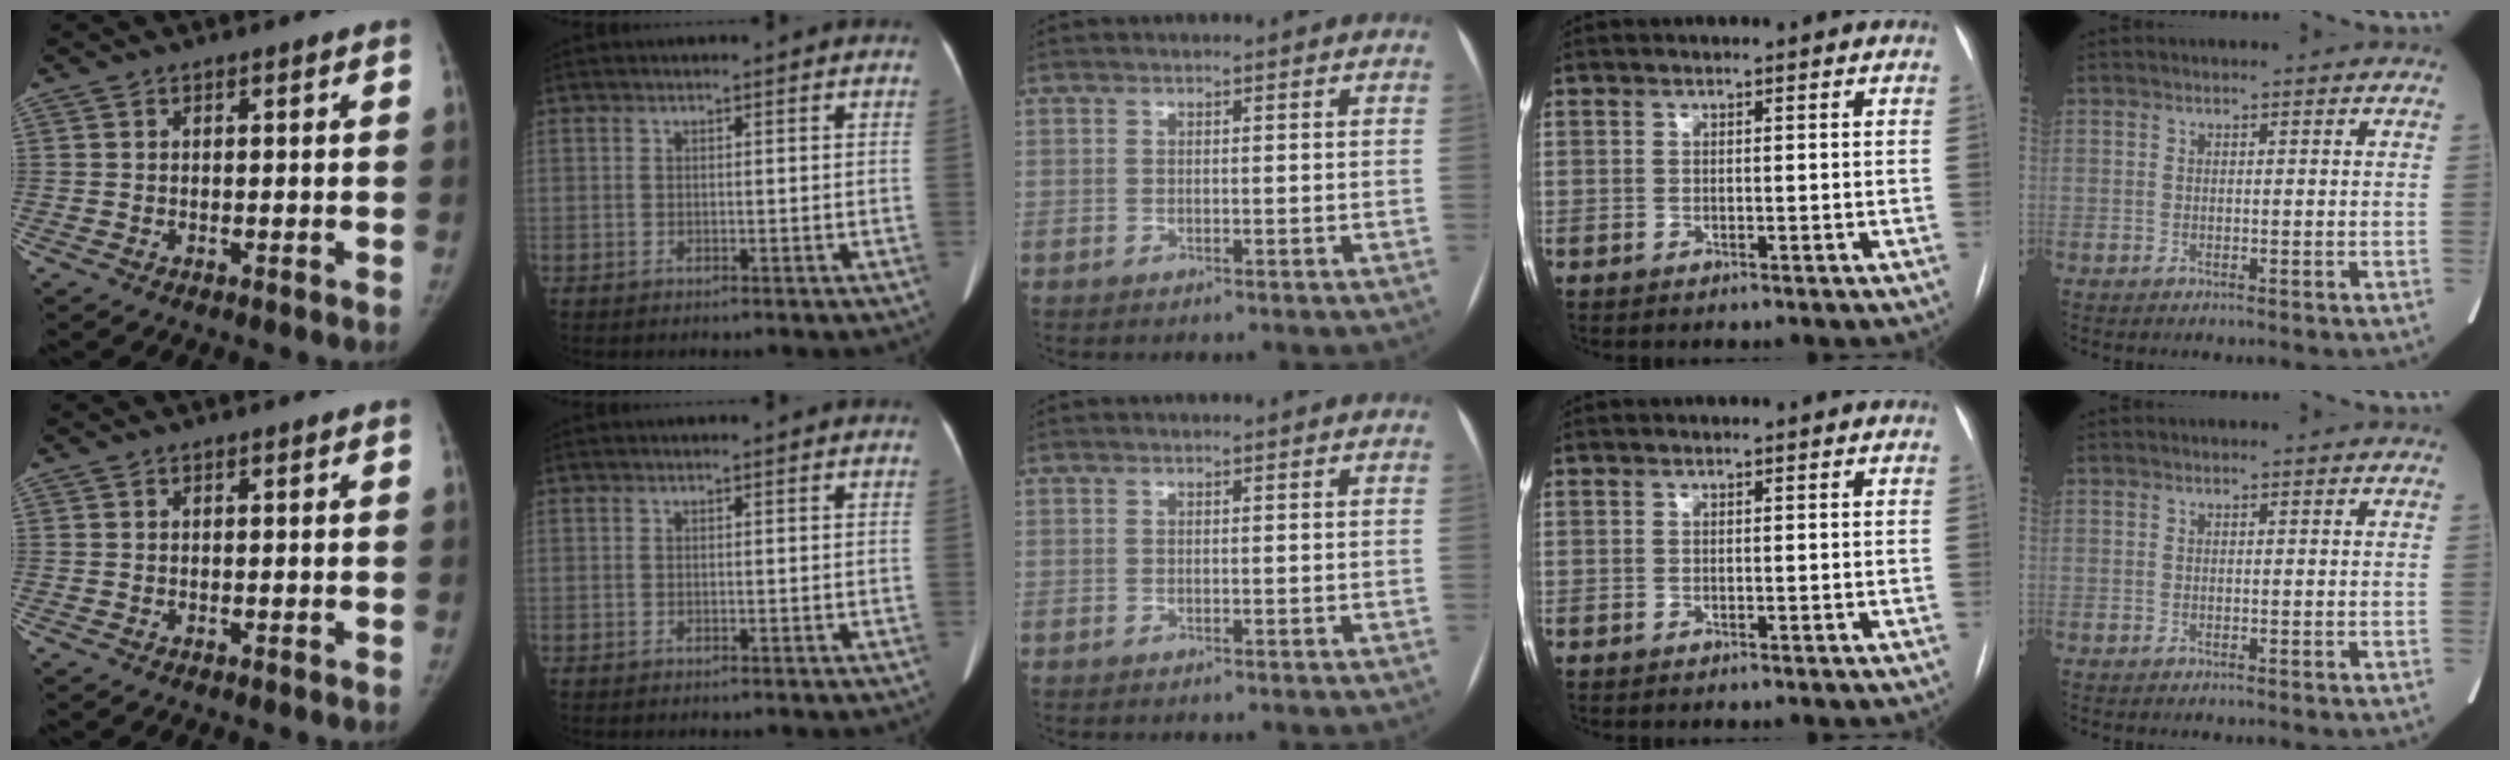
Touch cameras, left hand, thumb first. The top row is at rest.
{}